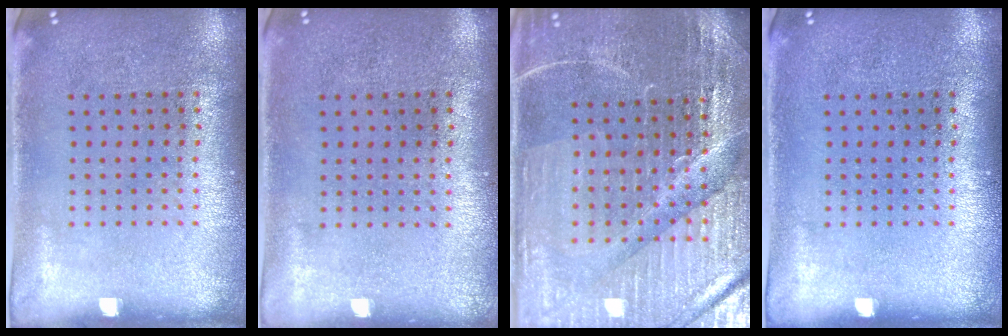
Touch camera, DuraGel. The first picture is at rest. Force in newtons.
{"total": 0.0}
{"total": 4.3, "press": 4.2, "slide": 1.1}
{"total": 0.0}